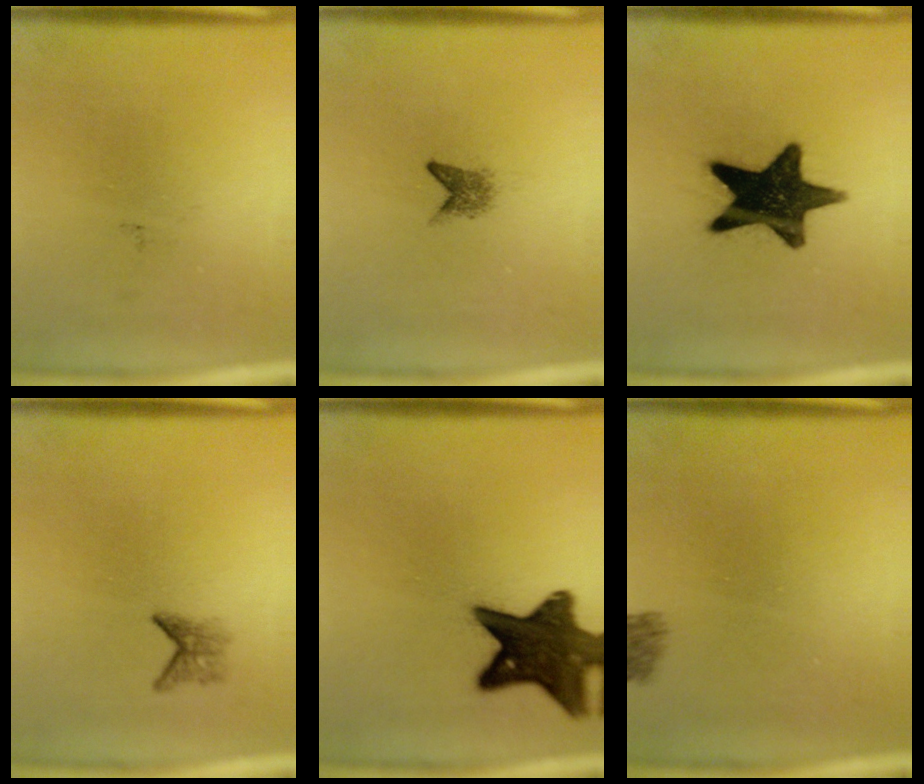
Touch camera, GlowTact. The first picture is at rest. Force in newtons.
{"total": 1.8}
{"total": 16.6}
{"total": 1.6}
{"total": 14.2}
{"total": 2.5}